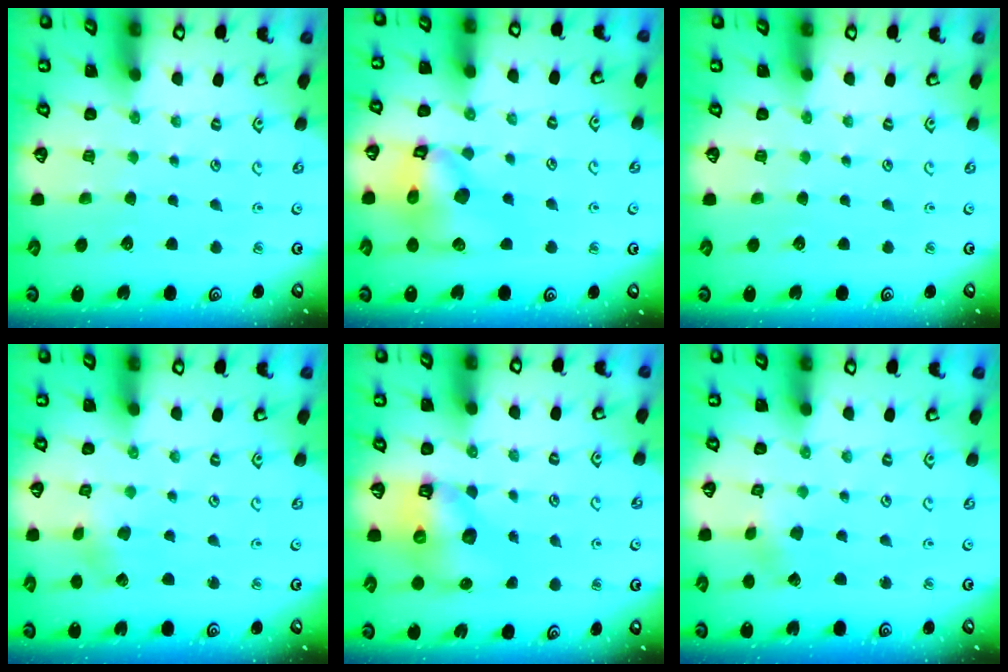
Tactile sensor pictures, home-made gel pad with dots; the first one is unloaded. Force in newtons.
{"total": 14.1, "press": 14.0, "slide": 1.8}
{"total": 0.0}
{"total": 3.0, "press": 3.0, "slide": 0.4}
{"total": 9.1, "press": 9.0, "slide": 1.5}
{"total": 1.7, "press": 1.7, "slide": 0.2}